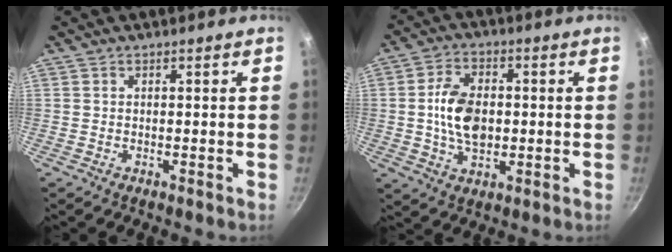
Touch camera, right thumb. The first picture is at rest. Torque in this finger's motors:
{"motor_torque": [1.55, 1.36, 1.05, -0.18, 0.08]}